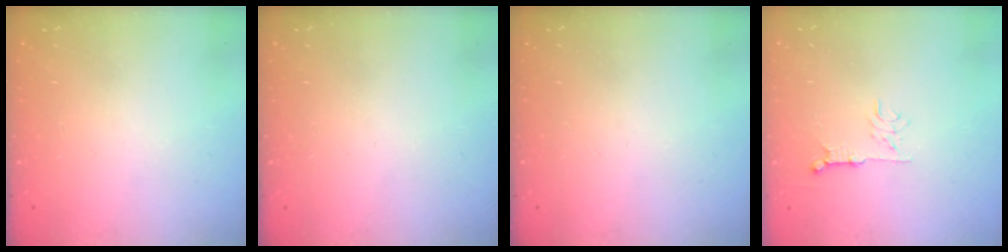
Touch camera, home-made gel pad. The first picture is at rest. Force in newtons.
{"total": 0.0}
{"total": 0.0}
{"total": 5.4, "press": 5.4, "slide": 0.7}